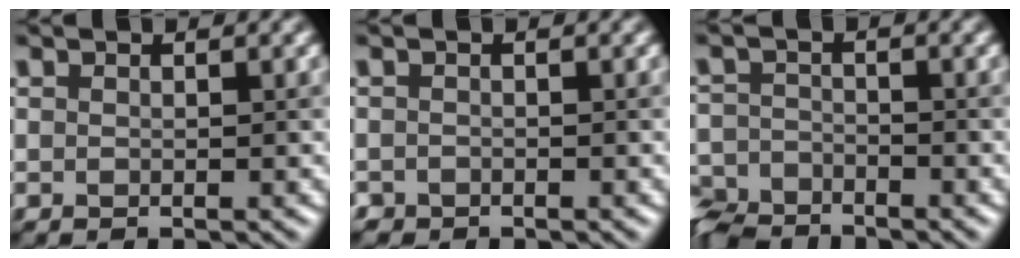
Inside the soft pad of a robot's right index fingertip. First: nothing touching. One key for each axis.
{"total": 0.7, "fx": -0.5, "fy": 0.5, "fz": -0.1, "tx": 0.008, "ty": 0.000, "tz": -0.009}
{"total": 5.6, "fx": -4.9, "fy": 2.3, "fz": 1.6, "tx": -0.034, "ty": -0.011, "tz": -0.098}